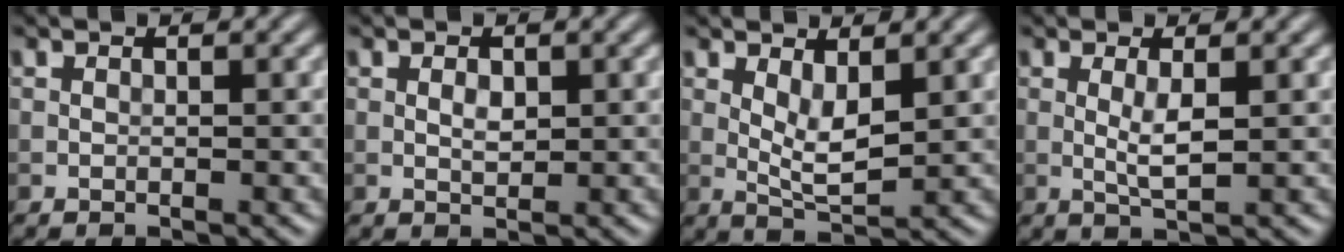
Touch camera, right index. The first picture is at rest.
{"total": 1.2, "force": [0.2, 0.6, 1.0], "torque": [-0.017, -0.002, 0.005]}
{"total": 3.2, "force": [1.0, 1.1, 2.8], "torque": [-0.058, -0.009, 0.021]}
{"total": 2.2, "force": [0.3, 0.4, 2.2], "torque": [-0.045, -0.002, 0.006]}